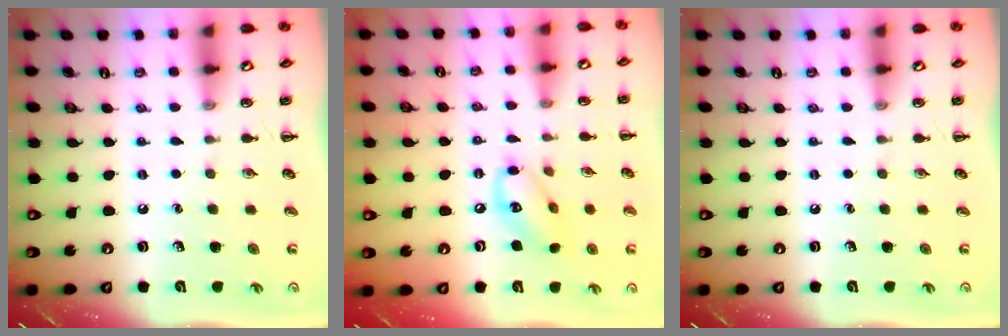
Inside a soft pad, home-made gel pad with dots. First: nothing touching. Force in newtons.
{"total": 10.6, "press": 10.5, "slide": 1.8}
{"total": 0.0}